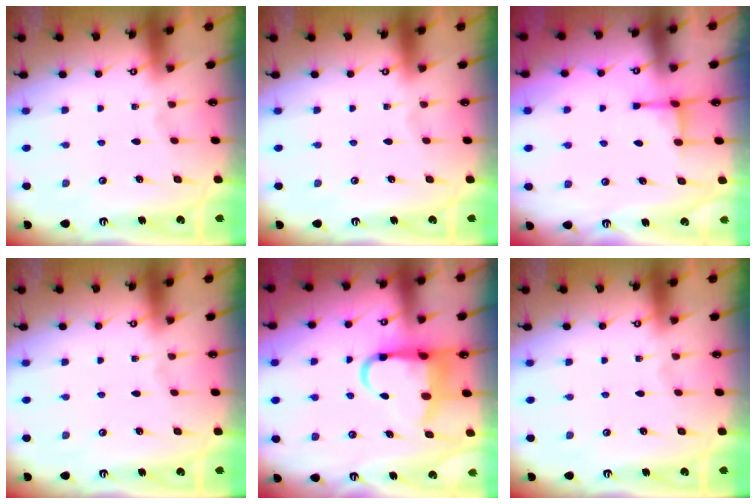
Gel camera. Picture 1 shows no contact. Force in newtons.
{"total": 0.0}
{"total": 2.6, "press": 2.6, "slide": 0.7}
{"total": 0.0}
{"total": 9.6, "press": 9.3, "slide": 2.3}
{"total": 0.0}